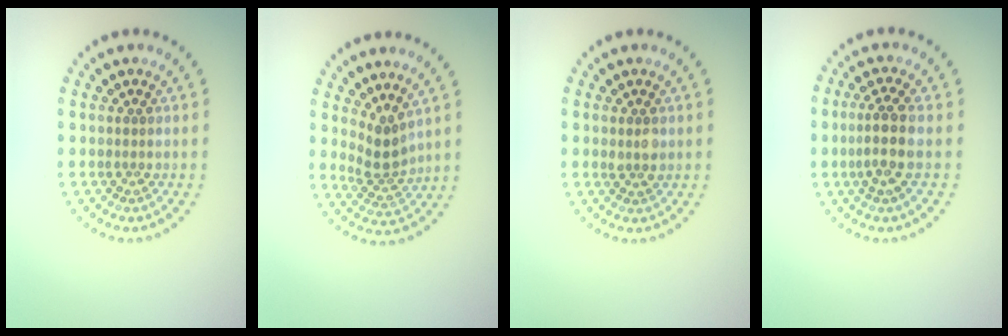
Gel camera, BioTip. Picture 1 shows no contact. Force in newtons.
{"total": 2.7, "press": 1.9, "slide": 1.9}
{"total": 1.4, "press": 1.3, "slide": 0.5}
{"total": 3.0, "press": 2.6, "slide": 1.5}